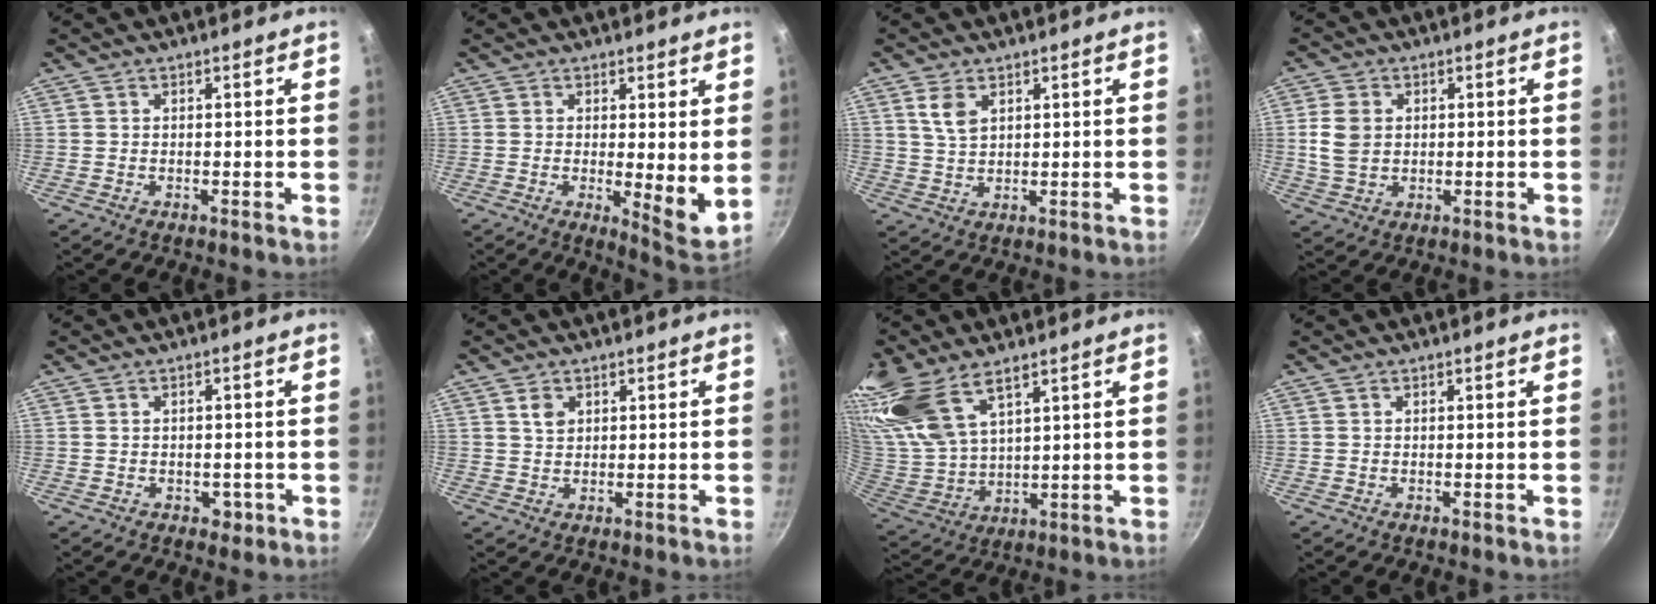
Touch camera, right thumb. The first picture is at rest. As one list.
[{"total": 8.0, "force": [1.2, 2.6, 7.5], "torque": [-0.094, -0.038, 0.017]}, {"total": 4.4, "force": [2.0, 2.5, 3.0], "torque": [-0.051, -0.008, 0.045]}, {"total": 6.4, "force": [0.7, 5.0, 4.0], "torque": [-0.071, 0.003, 0.014]}, {"total": 2.5, "force": [-0.9, 1.9, 1.3], "torque": [-0.006, 0.007, -0.004]}, {"total": 2.7, "force": [1.1, 2.0, 1.4], "torque": [-0.017, -0.001, 0.022]}, {"total": 17.1, "force": [11.2, 7.6, 10.5], "torque": [-0.217, -0.035, 0.239]}, {"total": 0.0}]